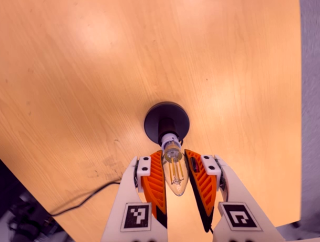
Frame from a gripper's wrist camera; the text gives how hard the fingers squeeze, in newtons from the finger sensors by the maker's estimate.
{"total": 9.2, "left": 8.9, "right": 9.6}